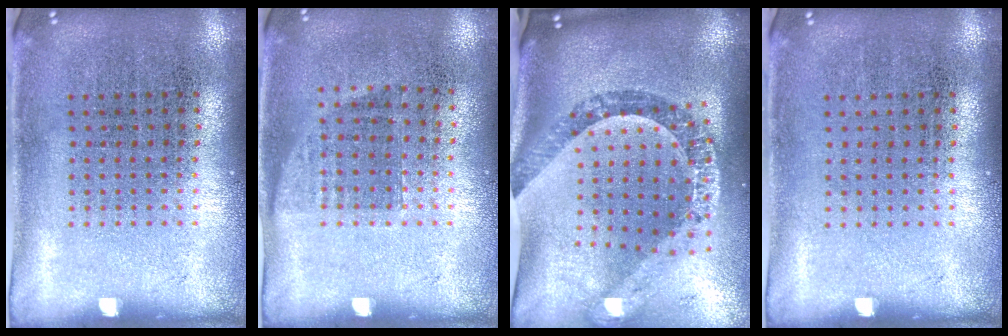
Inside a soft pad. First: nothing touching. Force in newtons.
{"total": 0.8, "press": 0.7, "slide": 0.5}
{"total": 2.4, "press": 1.9, "slide": 1.5}
{"total": 0.0}